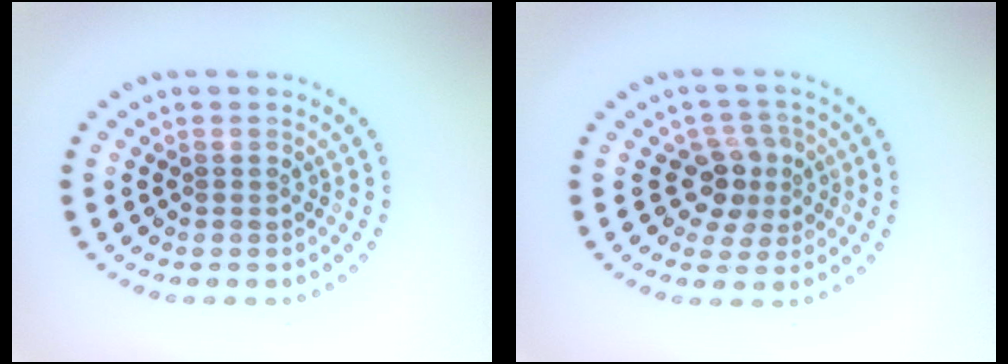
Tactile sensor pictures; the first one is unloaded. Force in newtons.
{"total": 2.9, "press": 2.6, "slide": 1.4}